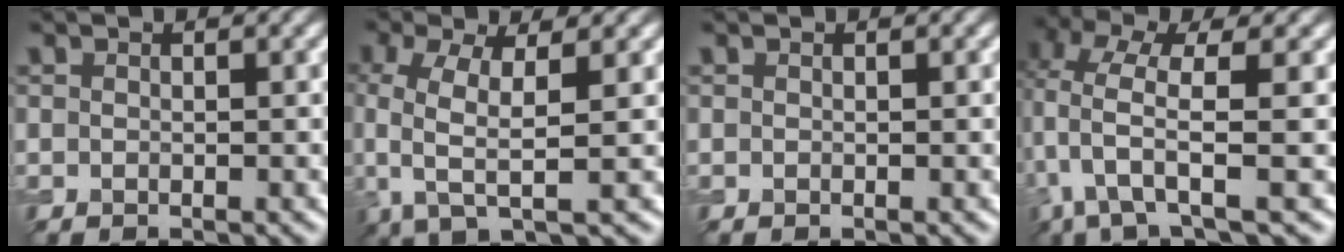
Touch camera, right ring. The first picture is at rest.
{"total": 5.5, "force": [-0.1, 2.0, 5.1], "torque": [-0.124, -0.003, -0.006]}
{"total": 0.0}
{"total": 6.3, "force": [-0.2, 1.7, 6.1], "torque": [-0.126, -0.005, -0.007]}